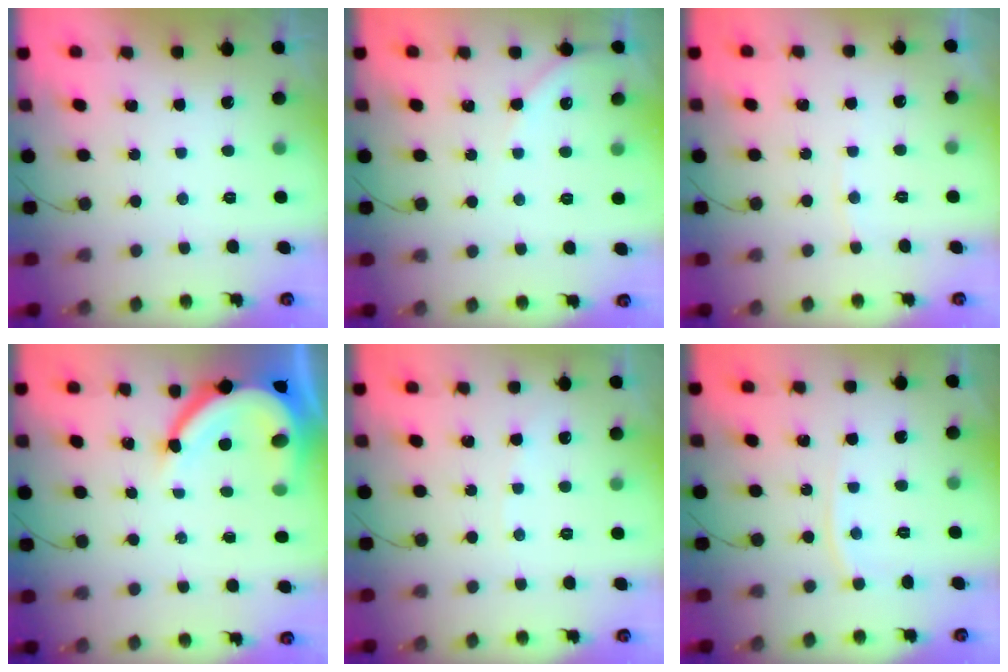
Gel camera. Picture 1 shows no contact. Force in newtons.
{"total": 4.1, "press": 4.1, "slide": 0.5}
{"total": 2.9, "press": 2.9, "slide": 0.3}
{"total": 11.3, "press": 11.2, "slide": 1.4}
{"total": 3.2, "press": 3.2, "slide": 0.4}
{"total": 3.8, "press": 3.8, "slide": 0.2}